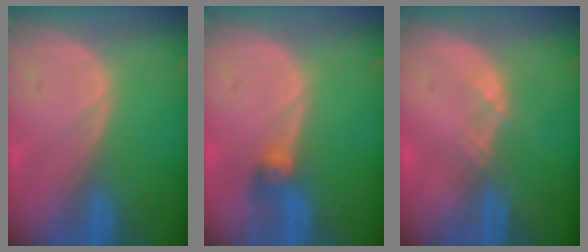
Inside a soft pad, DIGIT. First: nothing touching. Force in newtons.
{"total": 2.7, "press": 2.7, "slide": 0.3}
{"total": 1.1, "press": 1.0, "slide": 0.2}